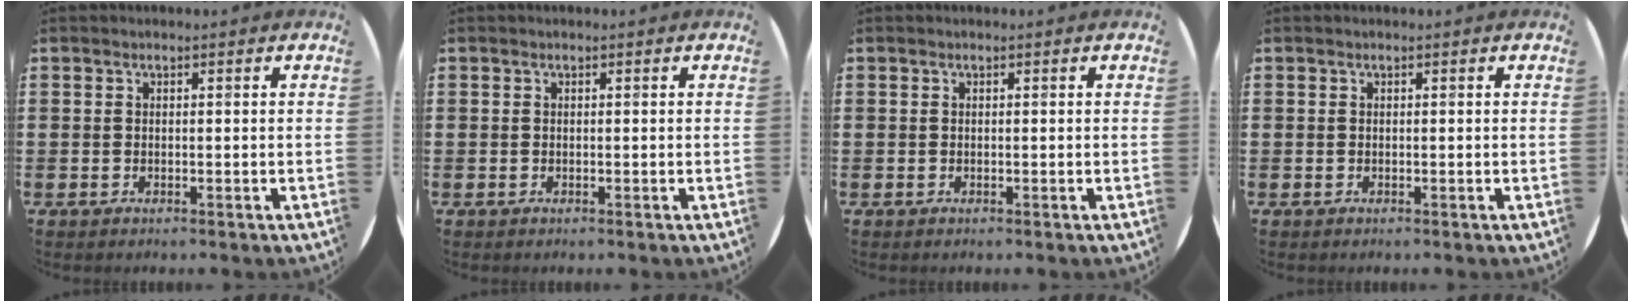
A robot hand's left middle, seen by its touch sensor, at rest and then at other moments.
{"total": 0.0}
{"total": 0.0}
{"total": 0.0}